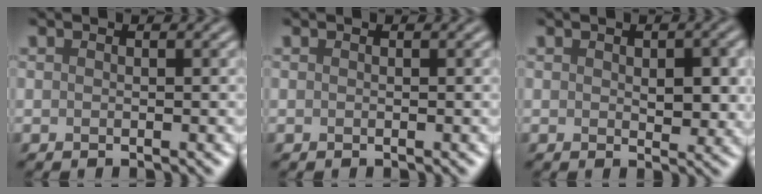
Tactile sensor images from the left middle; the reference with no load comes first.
{"total": 0.0}
{"total": 3.6, "force": [0.3, 1.9, 3.0], "torque": [-0.038, -0.003, 0.008]}